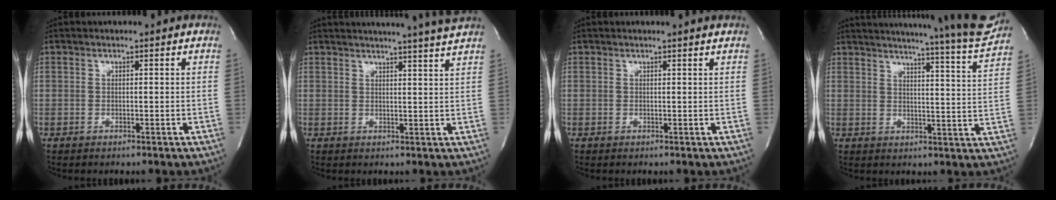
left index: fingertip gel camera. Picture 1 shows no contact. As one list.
[{"total": 10.0, "force": [9.2, -2.0, 3.4], "torque": [-0.049, -0.026, 0.104]}, {"total": 1.7, "force": [1.6, -0.4, 0.4], "torque": [-0.017, 0.001, 0.017]}, {"total": 20.6, "force": [19.0, -1.2, 7.8], "torque": [-0.120, -0.078, 0.227]}]